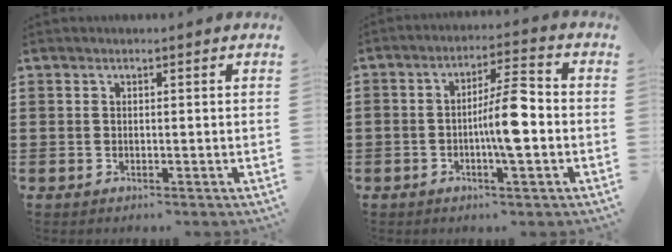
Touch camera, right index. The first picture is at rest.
{"total": 7.5, "force": [-1.5, 1.4, 7.2], "torque": [-0.132, 0.005, -0.032]}